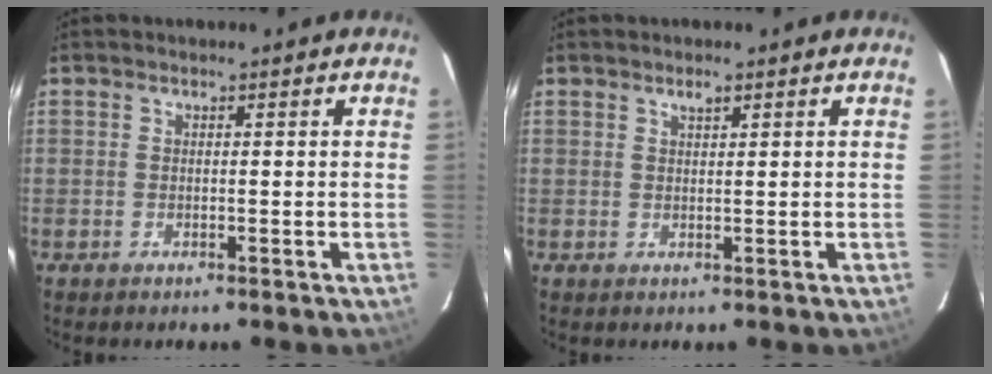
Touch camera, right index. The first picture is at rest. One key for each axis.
{"total": 1.3, "fx": 0.9, "fy": 0.4, "fz": 0.8, "tx": -0.013, "ty": 0.004, "tz": 0.016}